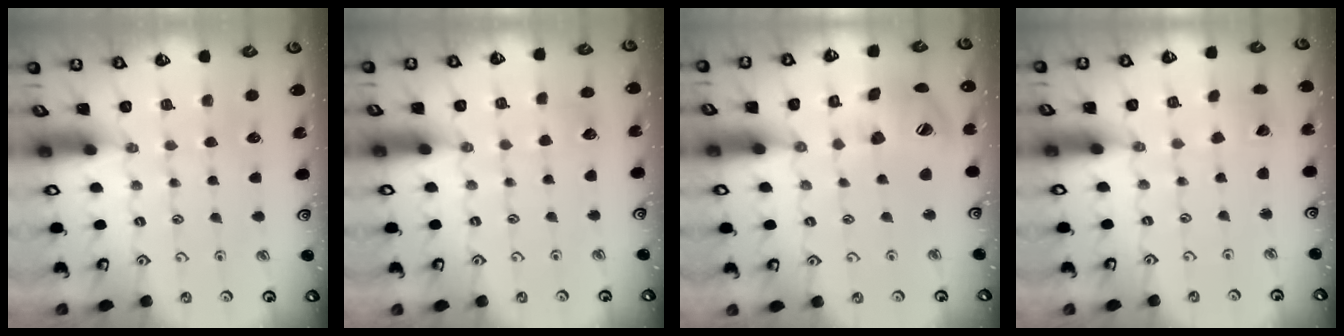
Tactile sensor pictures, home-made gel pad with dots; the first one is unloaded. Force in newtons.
{"total": 2.7, "press": 2.7, "slide": 0.3}
{"total": 16.3, "press": 16.1, "slide": 2.1}
{"total": 4.2, "press": 4.1, "slide": 0.3}